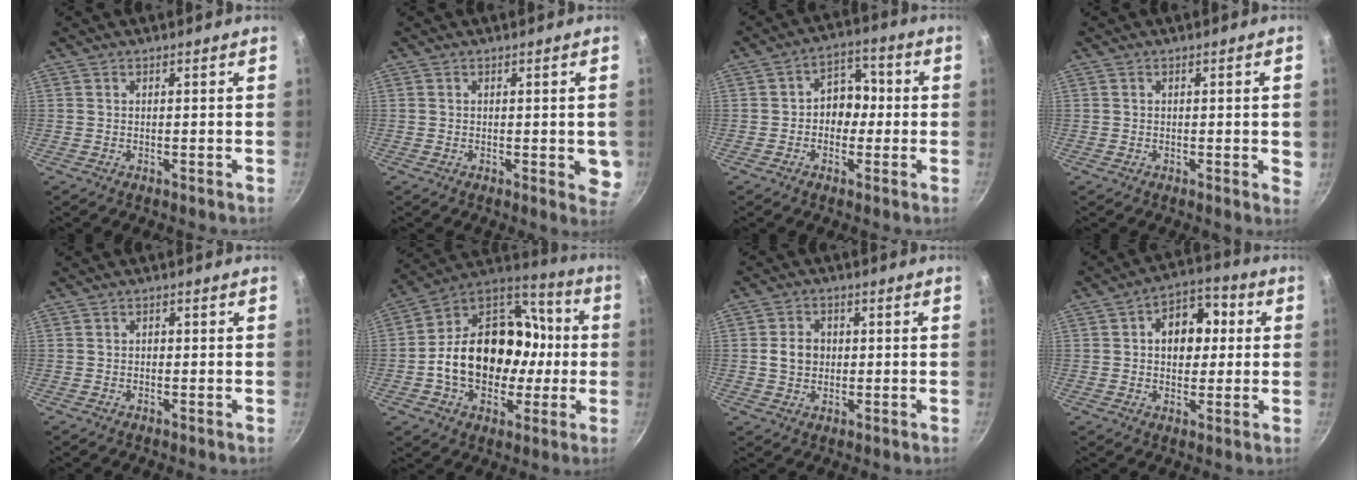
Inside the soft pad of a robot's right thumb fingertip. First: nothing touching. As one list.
[{"total": 4.7, "force": [-0.4, 2.0, 4.2], "torque": [-0.036, -0.009, -0.006]}, {"total": 7.5, "force": [-0.5, 6.0, 4.5], "torque": [-0.004, 0.023, -0.017]}, {"total": 3.3, "force": [0.0, 1.4, 3.0], "torque": [-0.022, 0.000, 0.000]}, {"total": 0.7, "force": [-0.2, 0.6, 0.3], "torque": [-0.002, 0.004, -0.003]}, {"total": 23.3, "force": [-2.2, 17.8, 15.0], "torque": [-0.223, 0.054, -0.038]}, {"total": 5.3, "force": [0.2, 4.5, 2.8], "torque": [-0.029, 0.007, -0.001]}, {"total": 11.0, "force": [1.8, 7.9, 7.5], "torque": [-0.061, 0.017, 0.014]}]